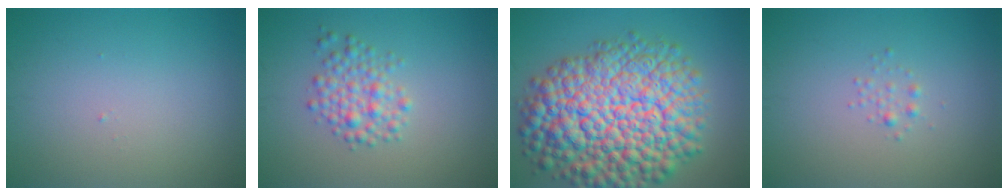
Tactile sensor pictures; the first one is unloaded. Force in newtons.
{"total": 2.8, "press": 2.8, "slide": 0.1}
{"total": 15.5, "press": 15.5, "slide": 0.6}
{"total": 0.8, "press": 0.8, "slide": 0.0}